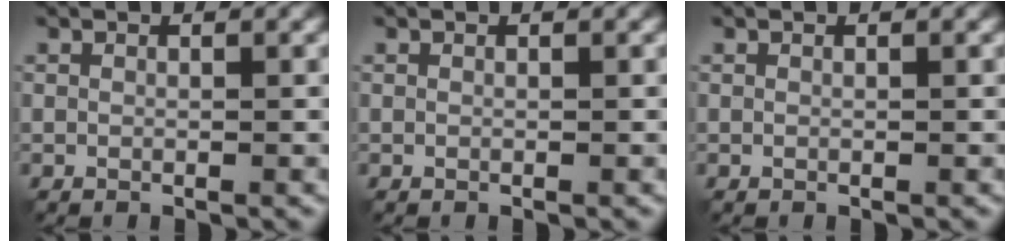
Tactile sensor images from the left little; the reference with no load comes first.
{"total": 0.0}
{"total": 0.0}